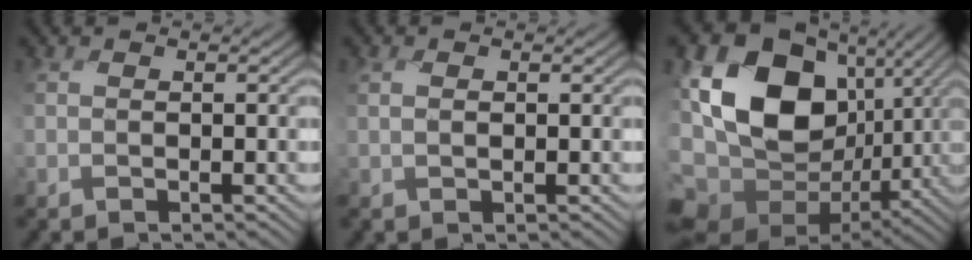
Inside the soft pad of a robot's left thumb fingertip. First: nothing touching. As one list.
[{"total": 1.4, "force": [0.2, 0.8, 1.2], "torque": [-0.027, 0.002, 0.003]}, {"total": 15.8, "force": [-0.2, 11.8, 10.5], "torque": [-0.223, -0.004, -0.002]}]